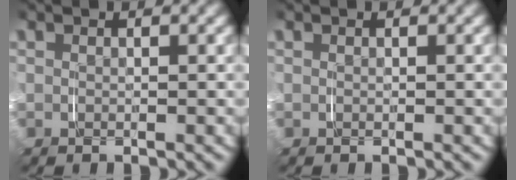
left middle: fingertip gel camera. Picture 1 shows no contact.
{"total": 0.0}